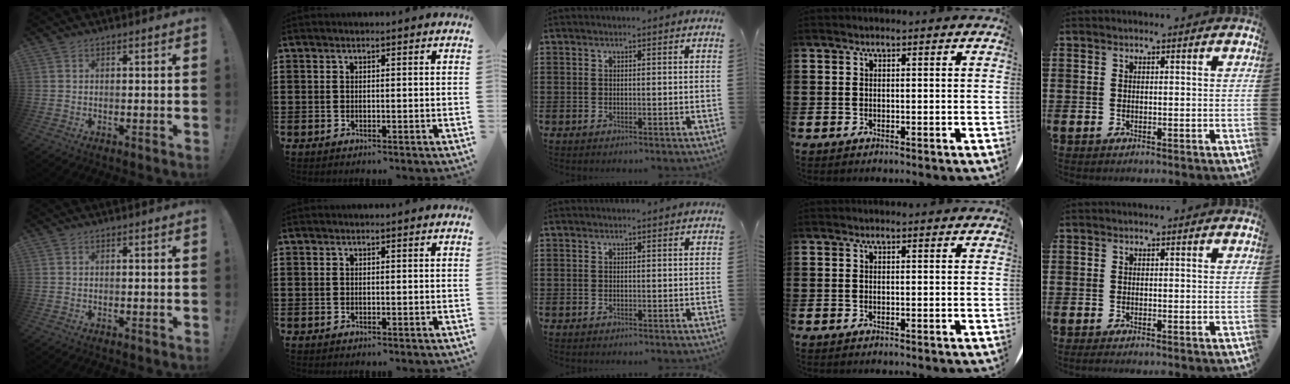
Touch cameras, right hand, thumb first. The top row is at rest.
{}